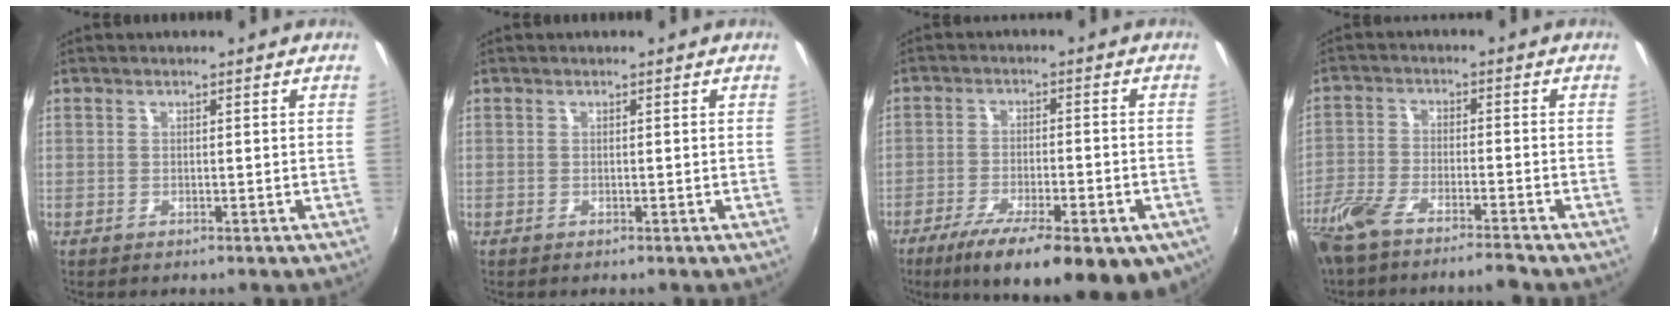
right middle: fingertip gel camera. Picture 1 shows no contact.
{"total": 0.0}
{"total": 19.7, "force": [-11.9, 6.1, 14.5], "torque": [-0.243, -0.054, -0.169]}
{"total": 9.0, "force": [-7.5, 1.1, 4.7], "torque": [-0.119, -0.021, -0.145]}